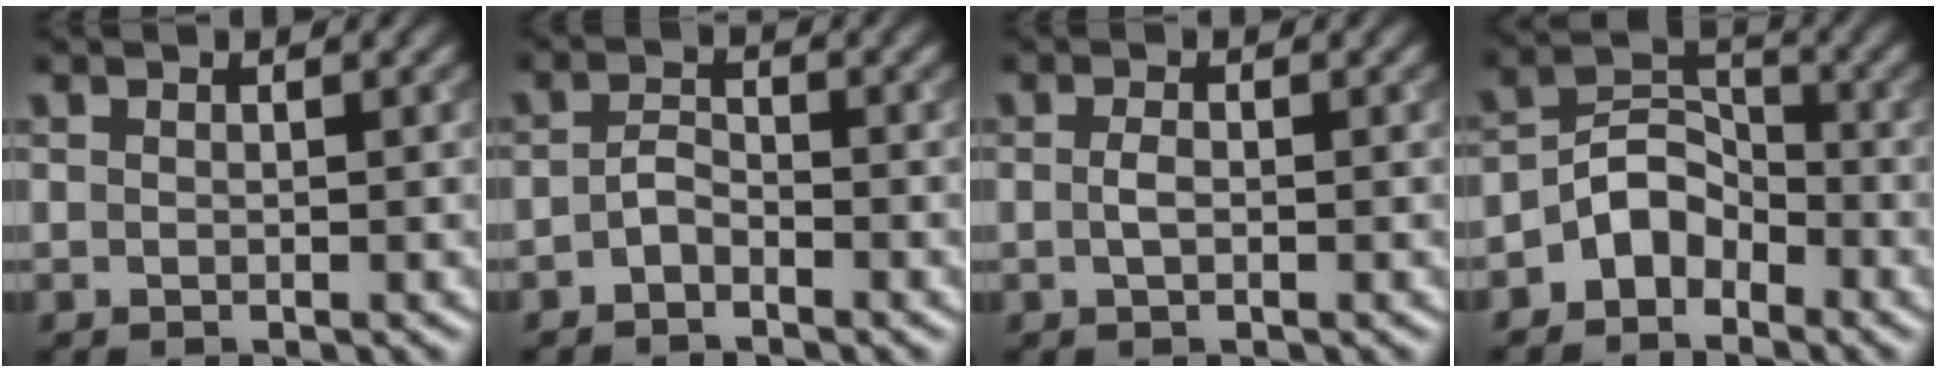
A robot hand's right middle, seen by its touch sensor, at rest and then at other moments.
{"total": 1.5, "force": [-1.0, 0.7, 0.9], "torque": [-0.021, 0.006, -0.023]}
{"total": 1.1, "force": [-0.2, 0.5, 1.0], "torque": [-0.023, -0.001, -0.005]}
{"total": 3.8, "force": [-2.5, 2.4, 1.5], "torque": [-0.022, 0.012, -0.053]}